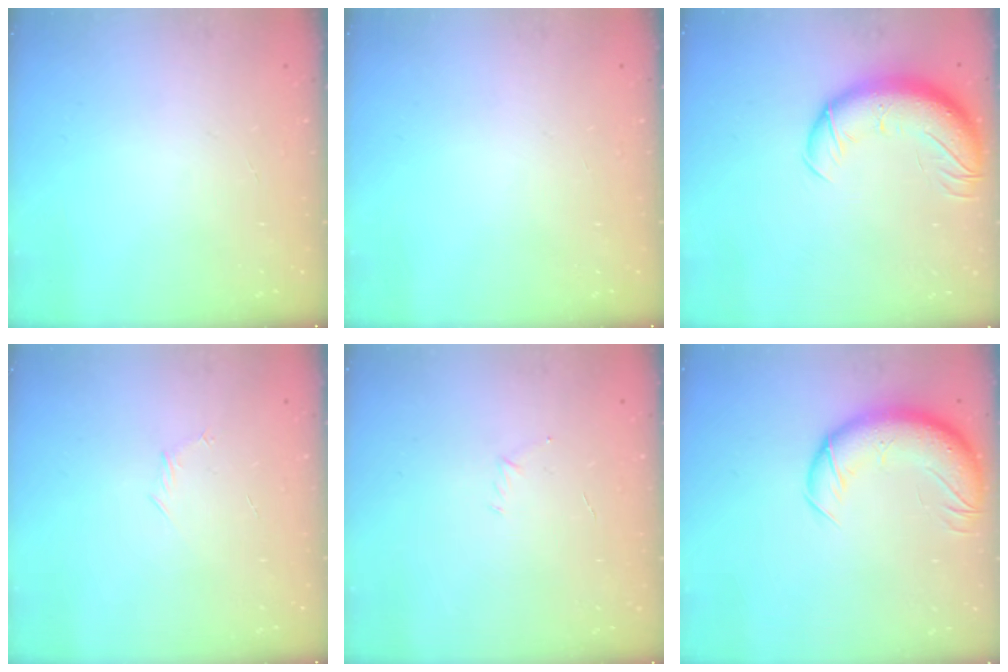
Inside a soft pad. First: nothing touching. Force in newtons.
{"total": 0.0}
{"total": 13.4, "press": 13.0, "slide": 3.3}
{"total": 4.1, "press": 3.9, "slide": 1.2}
{"total": 2.9, "press": 2.8, "slide": 0.8}
{"total": 13.3, "press": 12.8, "slide": 3.6}